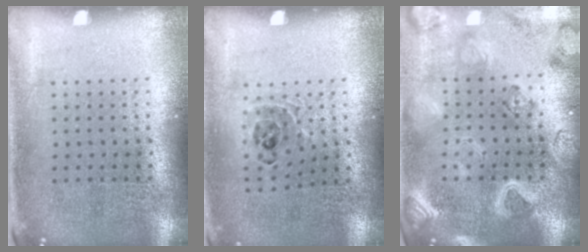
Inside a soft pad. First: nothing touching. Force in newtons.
{"total": 0.8, "press": 0.8, "slide": 0.2}
{"total": 3.2, "press": 3.1, "slide": 0.9}